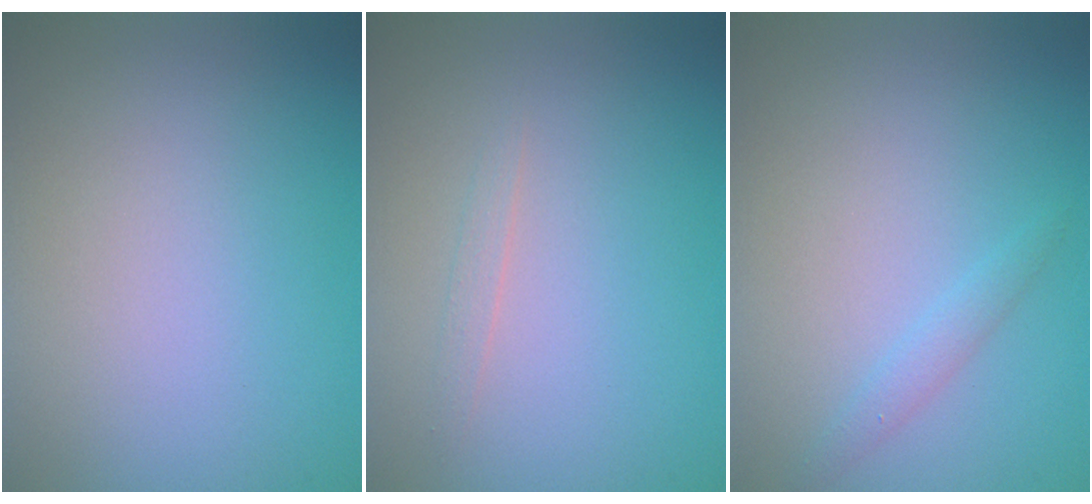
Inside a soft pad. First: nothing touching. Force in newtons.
{"total": 0.7, "press": 0.7, "slide": 0.1}
{"total": 1.1, "press": 1.1, "slide": 0.0}